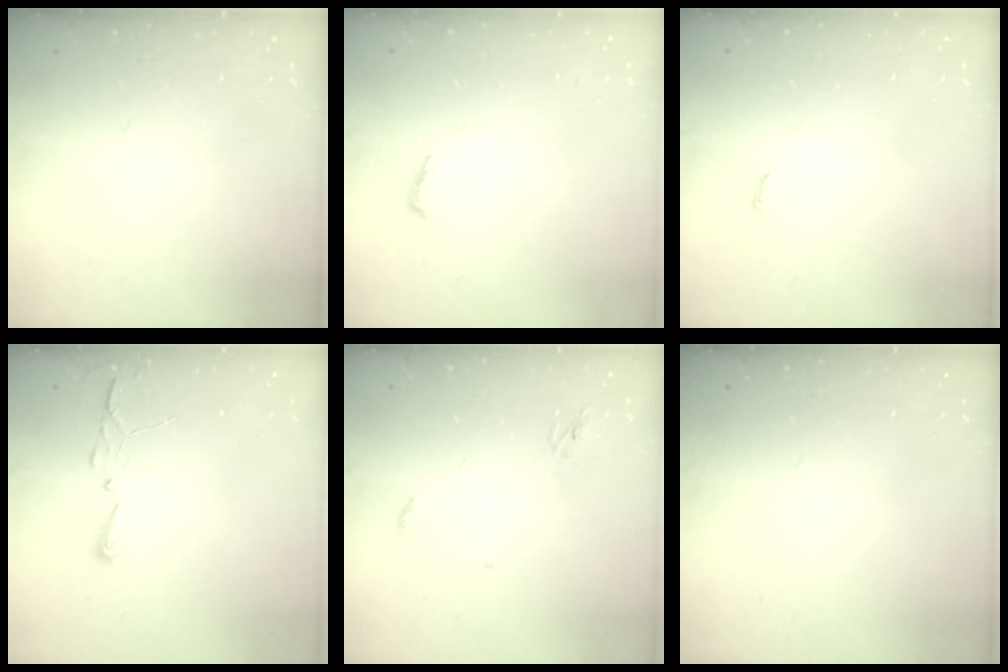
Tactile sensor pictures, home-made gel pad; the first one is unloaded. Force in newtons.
{"total": 6.1, "press": 6.0, "slide": 1.0}
{"total": 2.4, "press": 2.4, "slide": 0.2}
{"total": 2.9, "press": 2.9, "slide": 0.4}
{"total": 3.0, "press": 2.9, "slide": 0.2}
{"total": 0.0}